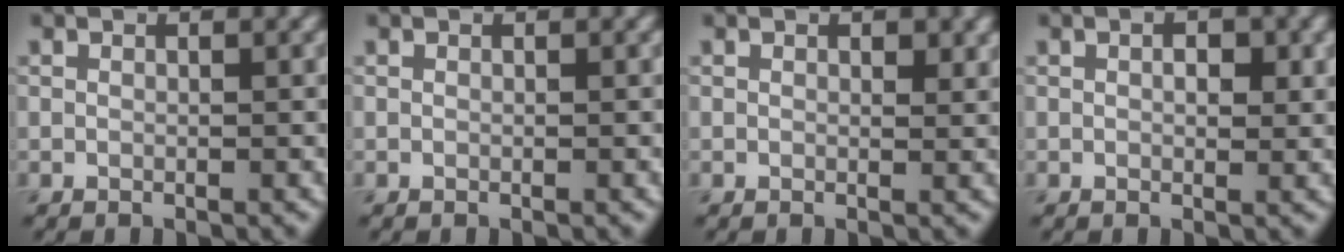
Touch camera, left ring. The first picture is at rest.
{"total": 0.0}
{"total": 1.2, "force": [0.5, 0.6, 0.9], "torque": [-0.008, -0.003, 0.009]}
{"total": 1.8, "force": [0.4, 1.0, 1.5], "torque": [-0.019, -0.001, 0.004]}